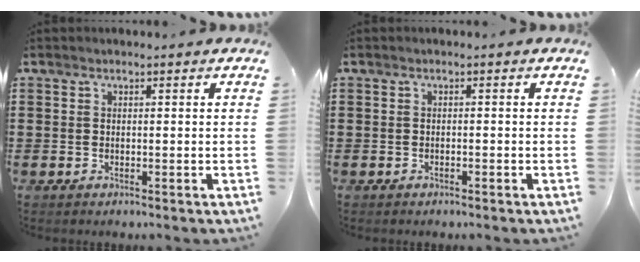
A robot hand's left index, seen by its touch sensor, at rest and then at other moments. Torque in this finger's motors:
{"motor_torque": [-0.05, -0.06, 0.06, -0.01]}